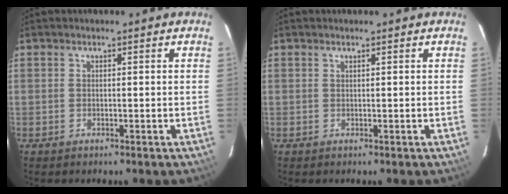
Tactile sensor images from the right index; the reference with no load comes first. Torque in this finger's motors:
{"motor_torque": [-0.65, -0.11, 0.05, 0.01]}